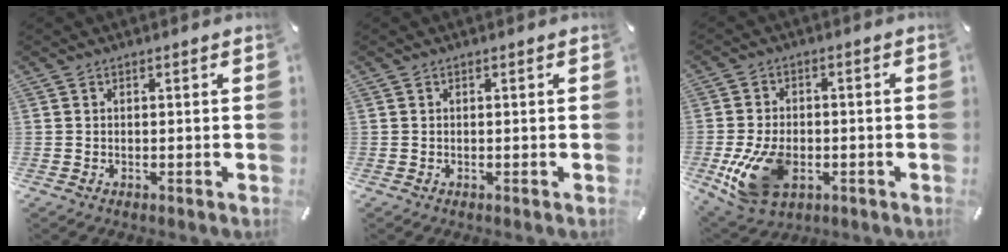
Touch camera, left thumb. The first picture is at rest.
{"total": 0.0}
{"total": 13.4, "force": [-3.6, 9.3, 9.0], "torque": [-0.189, 0.002, -0.059]}